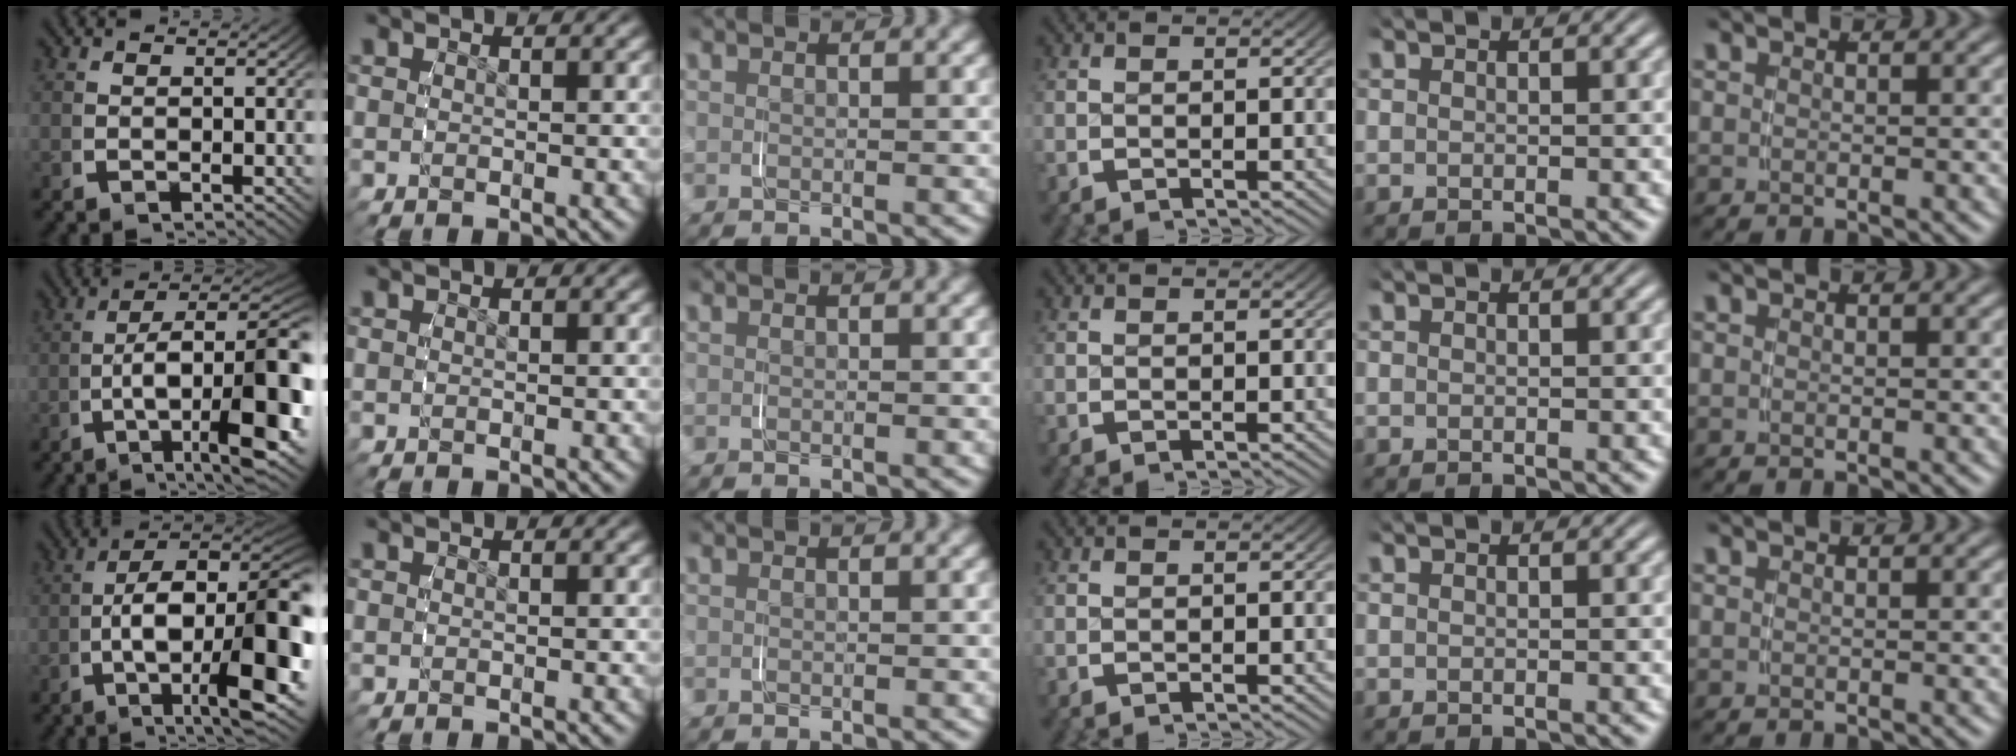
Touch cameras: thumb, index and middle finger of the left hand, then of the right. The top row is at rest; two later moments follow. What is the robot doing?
{"motion": "grasp_and_lifting", "object": "jewelry box"}